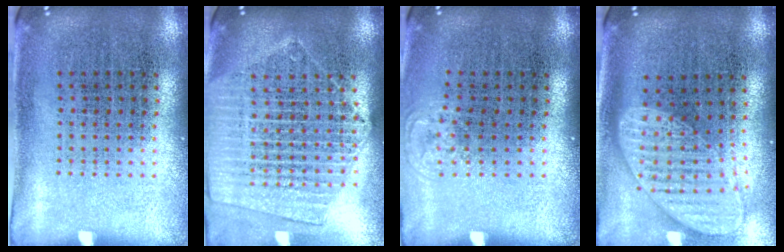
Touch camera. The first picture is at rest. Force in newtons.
{"total": 2.1, "press": 1.9, "slide": 0.9}
{"total": 0.6, "press": 0.5, "slide": 0.3}
{"total": 2.0, "press": 1.5, "slide": 1.2}